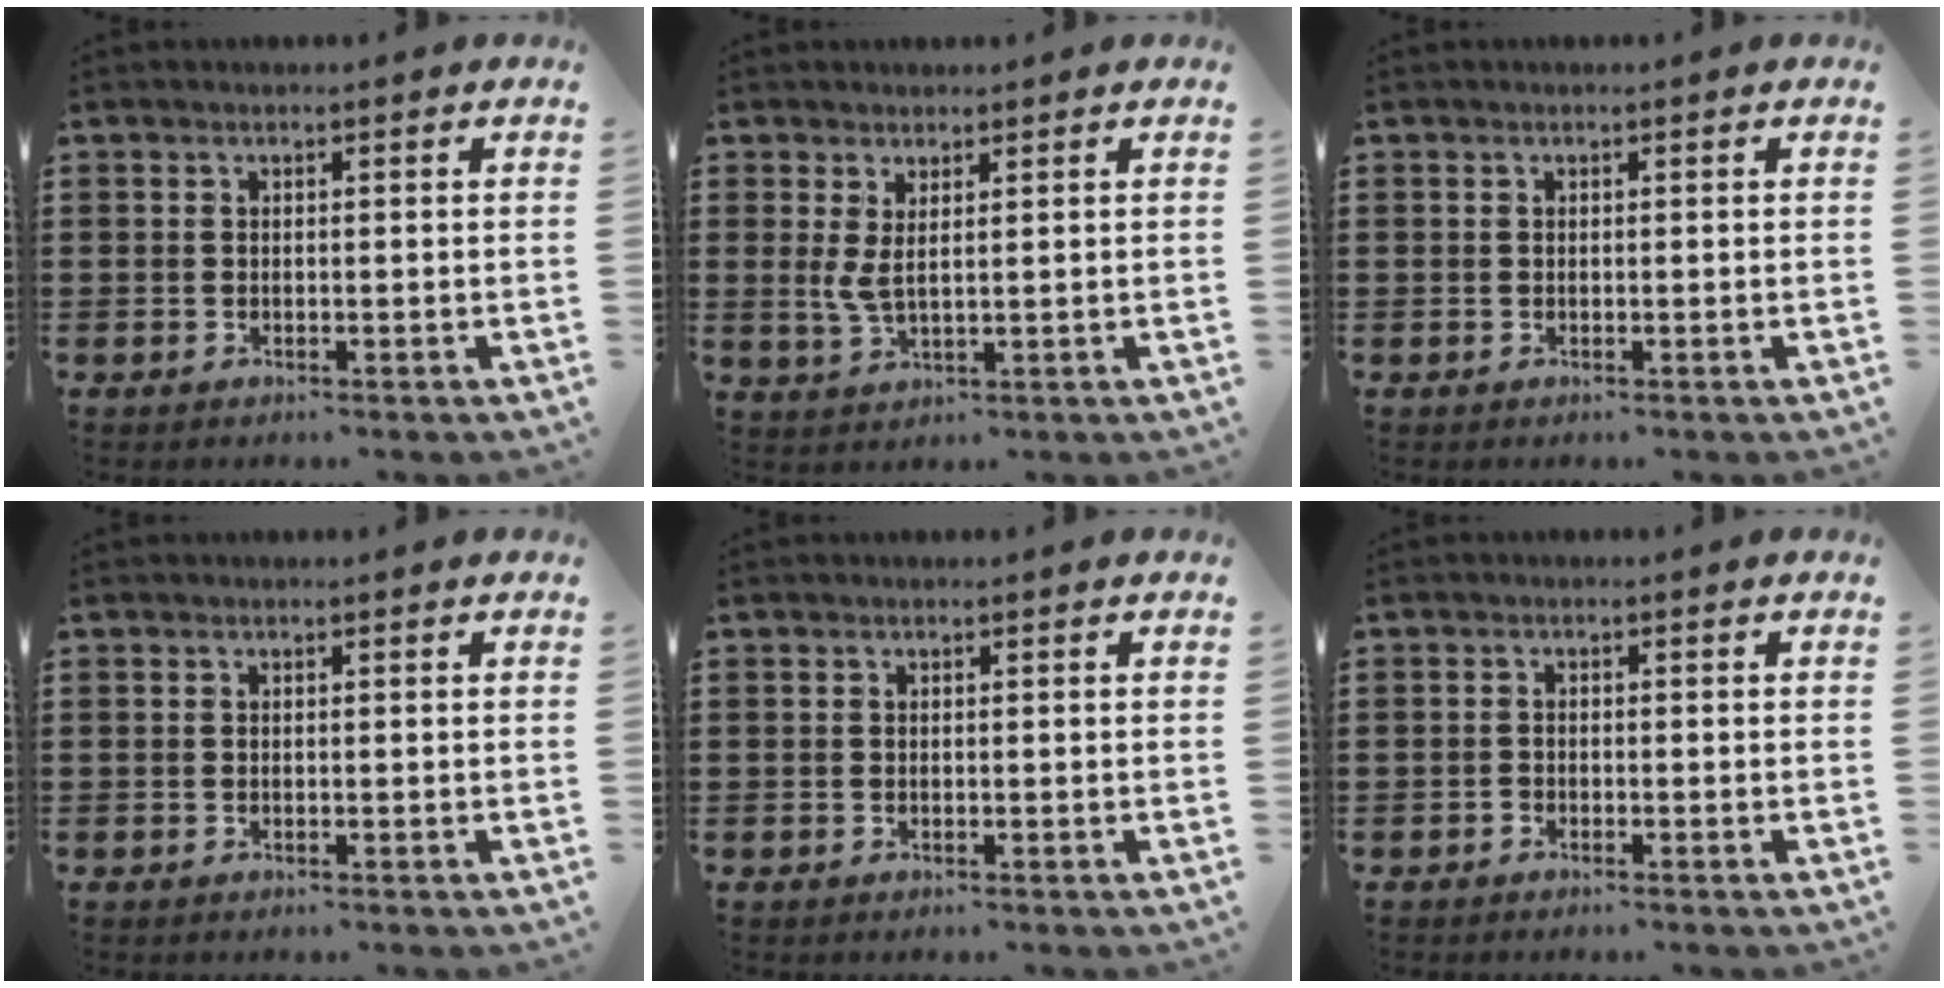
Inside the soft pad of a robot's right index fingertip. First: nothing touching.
{"total": 3.0, "force": [1.4, 1.0, 2.5], "torque": [-0.068, -0.005, 0.022]}
{"total": 0.0}
{"total": 0.0}
{"total": 0.0}
{"total": 0.8, "force": [-0.7, 0.4, 0.1], "torque": [-0.003, 0.002, -0.016]}